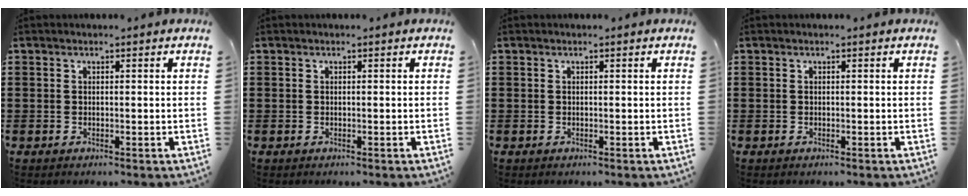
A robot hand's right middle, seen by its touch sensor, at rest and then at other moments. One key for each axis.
{"total": 0.0}
{"total": 0.0}
{"total": 0.0}